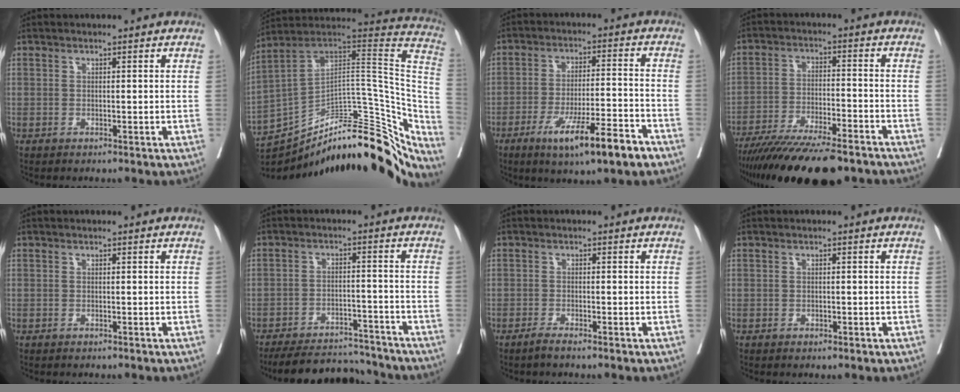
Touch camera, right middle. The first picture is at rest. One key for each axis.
{"total": 32.2, "fx": -23.2, "fy": 10.9, "fz": 19.6, "tx": -0.243, "ty": 0.036, "tz": -0.324}
{"total": 11.8, "fx": -7.0, "fy": 1.0, "fz": 9.4, "tx": -0.153, "ty": -0.016, "tz": -0.110}
{"total": 18.0, "fx": -14.8, "fy": 2.9, "fz": 10.0, "tx": -0.149, "ty": -0.025, "tz": -0.233}
{"total": 0.0}
{"total": 11.8, "fx": -11.3, "fy": 2.3, "fz": 2.5, "tx": -0.033, "ty": 0.005, "tz": -0.163}
{"total": 1.4, "fx": -1.1, "fy": 0.0, "fz": 0.9, "tx": -0.019, "ty": -0.003, "tz": -0.021}
{"total": 0.8, "fx": -0.3, "fy": 0.5, "fz": 0.6, "tx": -0.011, "ty": -0.001, "tz": -0.001}